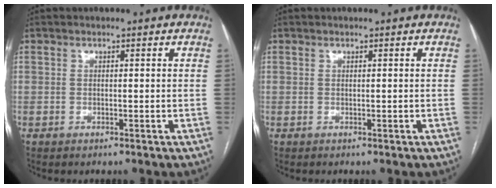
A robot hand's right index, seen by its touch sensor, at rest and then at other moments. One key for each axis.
{"total": 0.0}